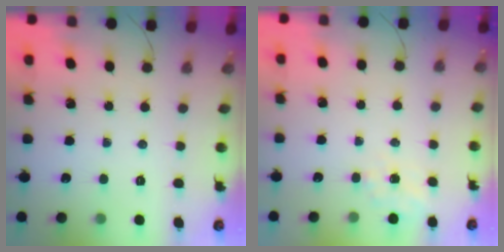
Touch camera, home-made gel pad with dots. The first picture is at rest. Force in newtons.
{"total": 5.1, "press": 4.9, "slide": 1.5}